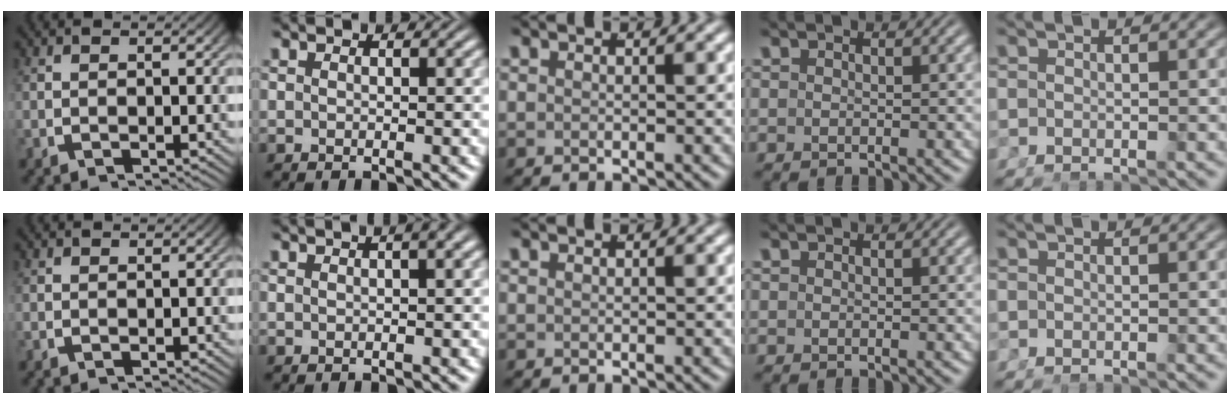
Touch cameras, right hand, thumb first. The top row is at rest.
{"index": {"total": 2.0, "force": [0.8, 0.2, 1.8], "torque": [-0.011, 0.016, 0.009]}}